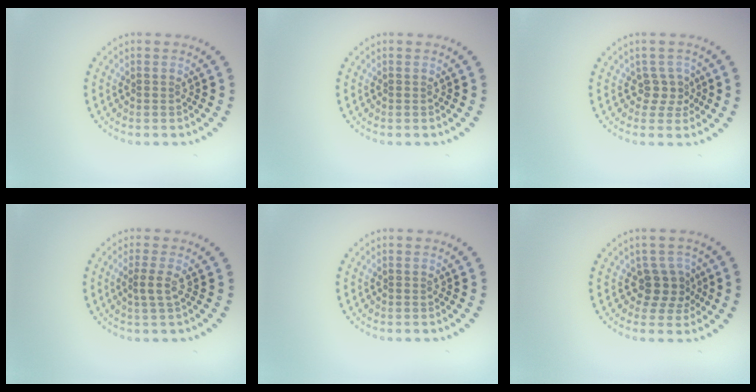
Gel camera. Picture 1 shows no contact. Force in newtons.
{"total": 0.0}
{"total": 1.9, "press": 1.4, "slide": 1.3}
{"total": 1.6, "press": 1.2, "slide": 1.1}
{"total": 0.0}
{"total": 2.6, "press": 2.0, "slide": 1.6}